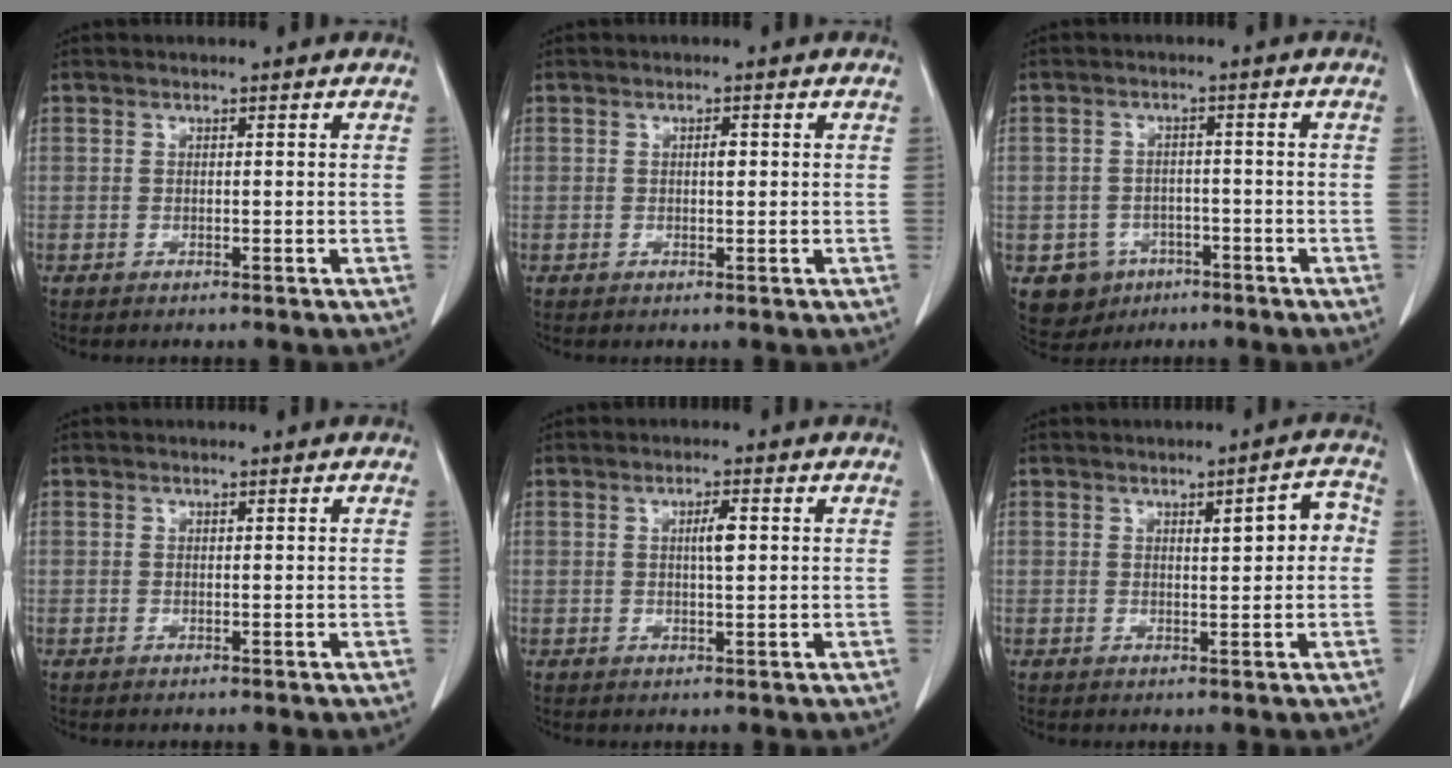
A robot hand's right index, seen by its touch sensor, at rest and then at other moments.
{"total": 1.1, "force": [0.2, 0.4, 1.0], "torque": [-0.018, 0.001, 0.003]}
{"total": 5.4, "force": [-2.7, 4.6, 0.9], "torque": [-0.014, 0.009, -0.033]}
{"total": 0.0}
{"total": 2.6, "force": [0.5, 0.4, 2.6], "torque": [-0.045, 0.001, 0.009]}
{"total": 4.3, "force": [0.6, 1.2, 4.1], "torque": [-0.052, 0.017, 0.008]}